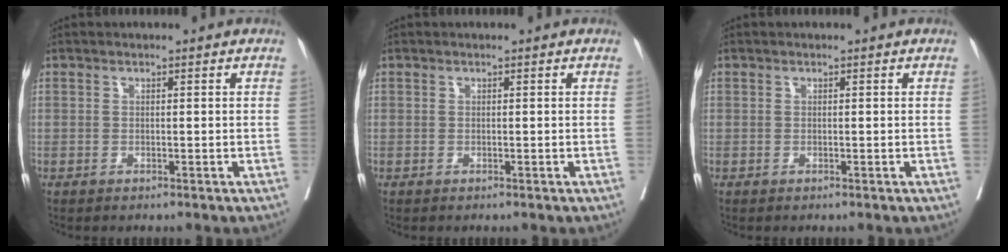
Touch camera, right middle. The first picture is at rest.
{"total": 0.0}
{"total": 0.0}